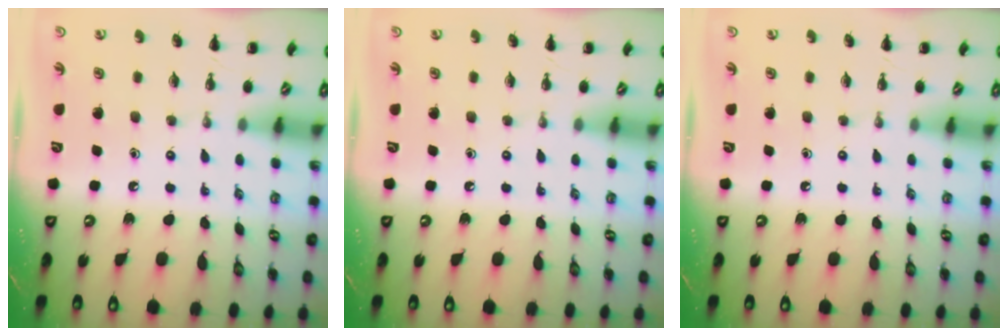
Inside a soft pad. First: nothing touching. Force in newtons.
{"total": 0.0}
{"total": 0.0}